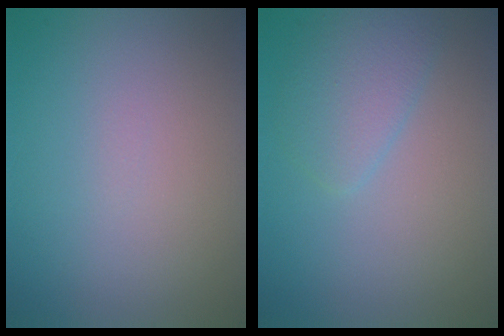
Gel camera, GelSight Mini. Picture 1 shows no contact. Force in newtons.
{"total": 2.7, "press": 2.7, "slide": 0.1}